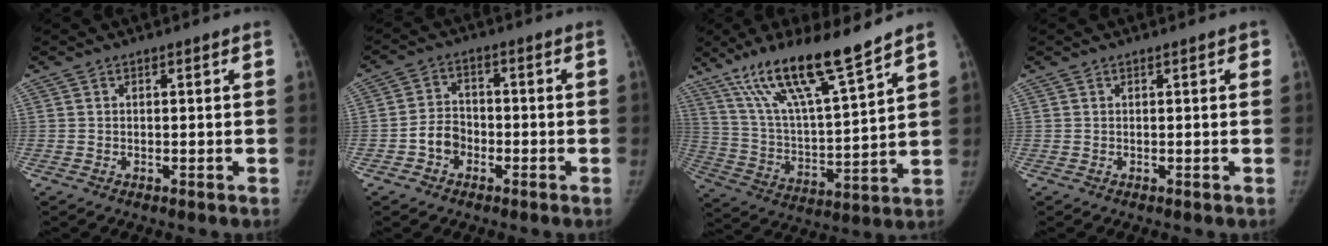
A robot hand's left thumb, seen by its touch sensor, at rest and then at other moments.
{"total": 5.1, "force": [-2.0, 4.1, 2.4], "torque": [-0.024, 0.023, -0.043]}
{"total": 18.2, "force": [13.1, 2.5, 12.5], "torque": [-0.206, -0.063, 0.243]}
{"total": 0.8, "force": [0.4, 0.4, 0.6], "torque": [-0.002, 0.003, -0.001]}